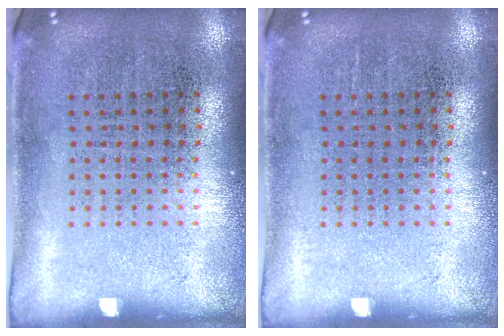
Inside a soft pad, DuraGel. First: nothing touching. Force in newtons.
{"total": 0.0}